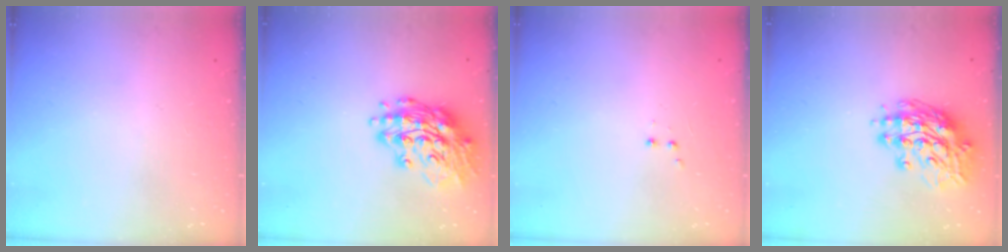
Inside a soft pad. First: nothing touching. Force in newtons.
{"total": 16.9, "press": 16.6, "slide": 3.1}
{"total": 2.0, "press": 1.8, "slide": 0.9}
{"total": 14.9, "press": 14.8, "slide": 1.5}